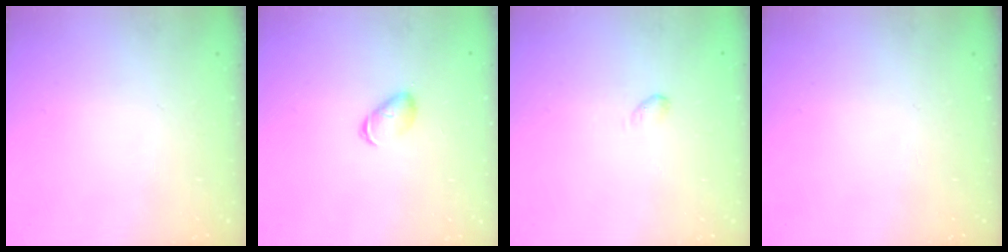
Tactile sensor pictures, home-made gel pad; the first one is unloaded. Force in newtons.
{"total": 5.8, "press": 5.7, "slide": 0.7}
{"total": 2.8, "press": 2.7, "slide": 0.5}
{"total": 0.0}